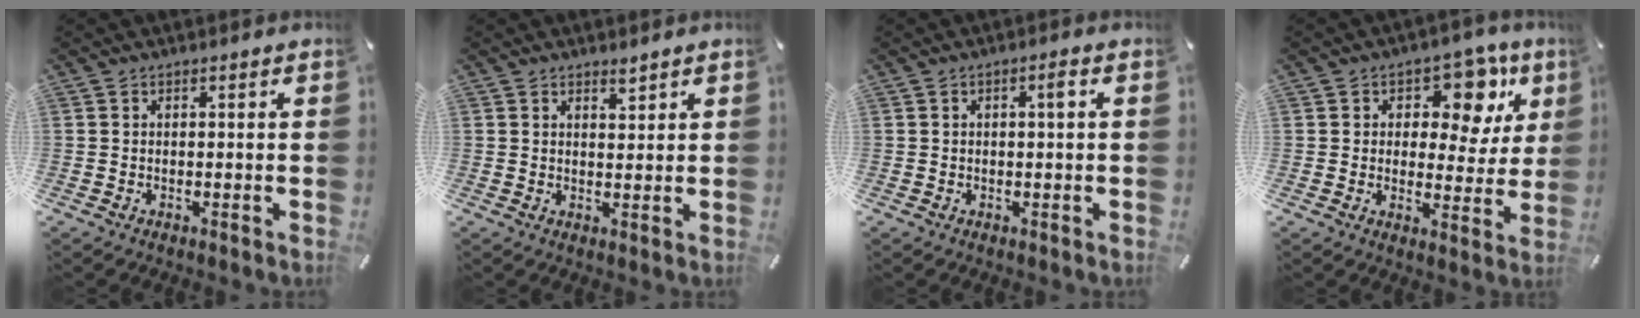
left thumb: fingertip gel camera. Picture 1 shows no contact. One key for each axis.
{"total": 2.1, "fx": 1.8, "fy": 0.8, "fz": 0.6, "tx": 0.003, "ty": -0.014, "tz": 0.031}
{"total": 2.1, "fx": 0.4, "fy": 0.4, "fz": 2.1, "tx": -0.039, "ty": 0.005, "tz": 0.004}
{"total": 12.0, "fx": 6.1, "fy": 7.5, "fz": 7.2, "tx": -0.092, "ty": -0.037, "tz": 0.103}